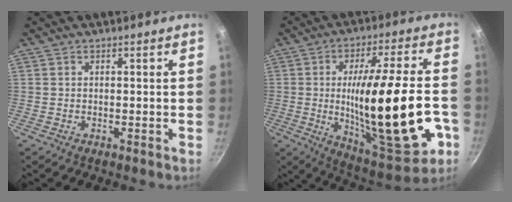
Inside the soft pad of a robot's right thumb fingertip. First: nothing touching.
{"total": 27.5, "force": [-5.2, 7.9, 25.8], "torque": [-0.387, 0.008, -0.061]}